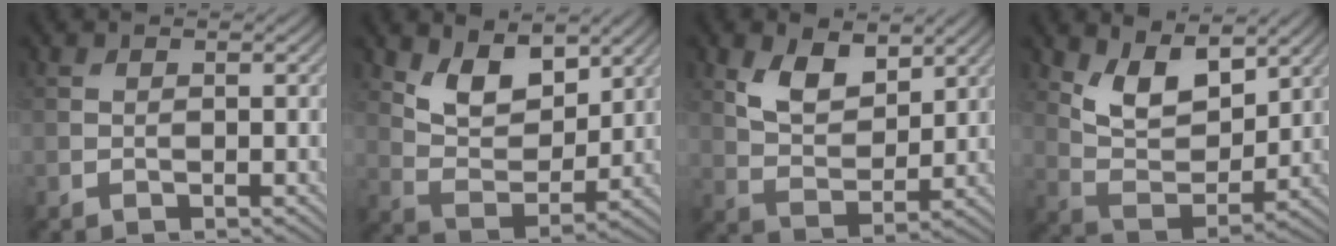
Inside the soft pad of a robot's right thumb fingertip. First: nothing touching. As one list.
[{"total": 7.7, "force": [4.8, 3.8, 4.7], "torque": [-0.097, -0.016, 0.086]}, {"total": 6.7, "force": [3.7, 3.6, 4.3], "torque": [-0.089, -0.011, 0.068]}, {"total": 8.4, "force": [5.0, 4.0, 5.4], "torque": [-0.112, -0.015, 0.093]}]